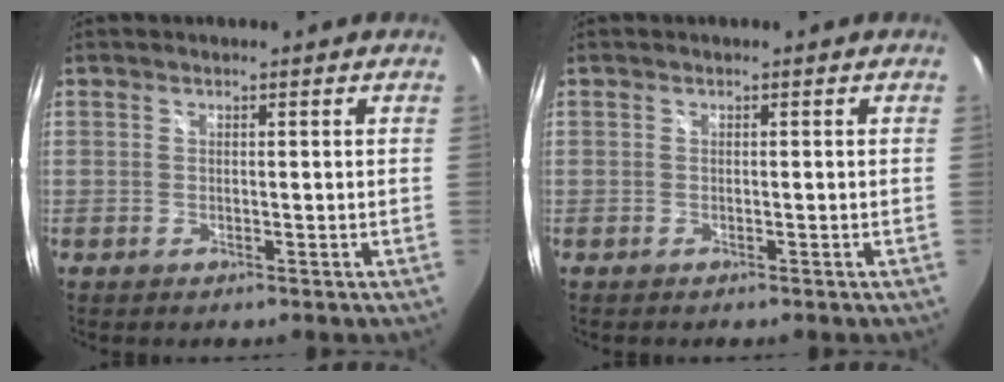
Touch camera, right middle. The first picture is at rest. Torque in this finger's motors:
{"motor_torque": [-0.27, -0.05, 0.02, -0.01]}